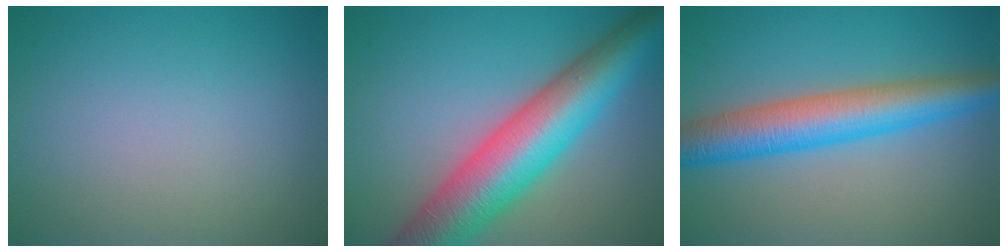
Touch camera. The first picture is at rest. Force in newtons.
{"total": 11.0, "press": 11.0, "slide": 0.3}
{"total": 7.0, "press": 7.0, "slide": 0.0}